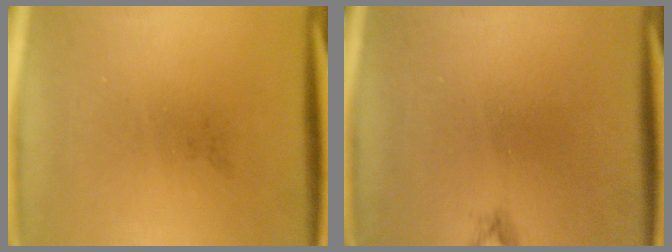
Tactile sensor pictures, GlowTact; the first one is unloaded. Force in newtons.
{"total": 0.6}